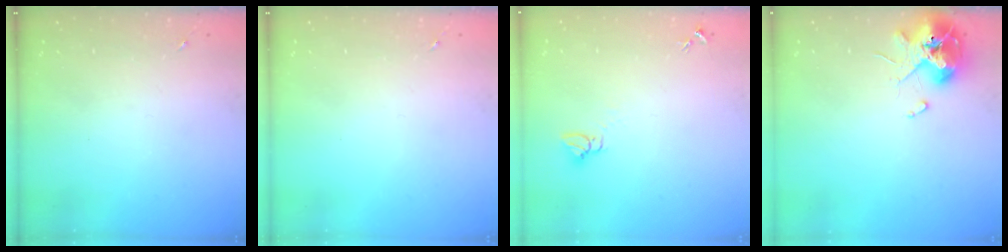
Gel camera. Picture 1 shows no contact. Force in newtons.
{"total": 0.0}
{"total": 3.0, "press": 3.0, "slide": 0.1}
{"total": 13.0, "press": 12.8, "slide": 1.8}